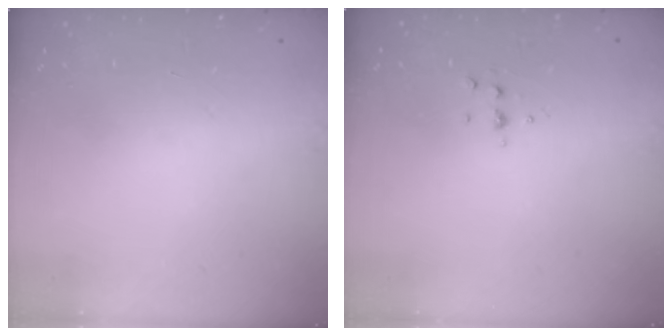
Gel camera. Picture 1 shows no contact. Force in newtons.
{"total": 4.1, "press": 4.0, "slide": 0.9}